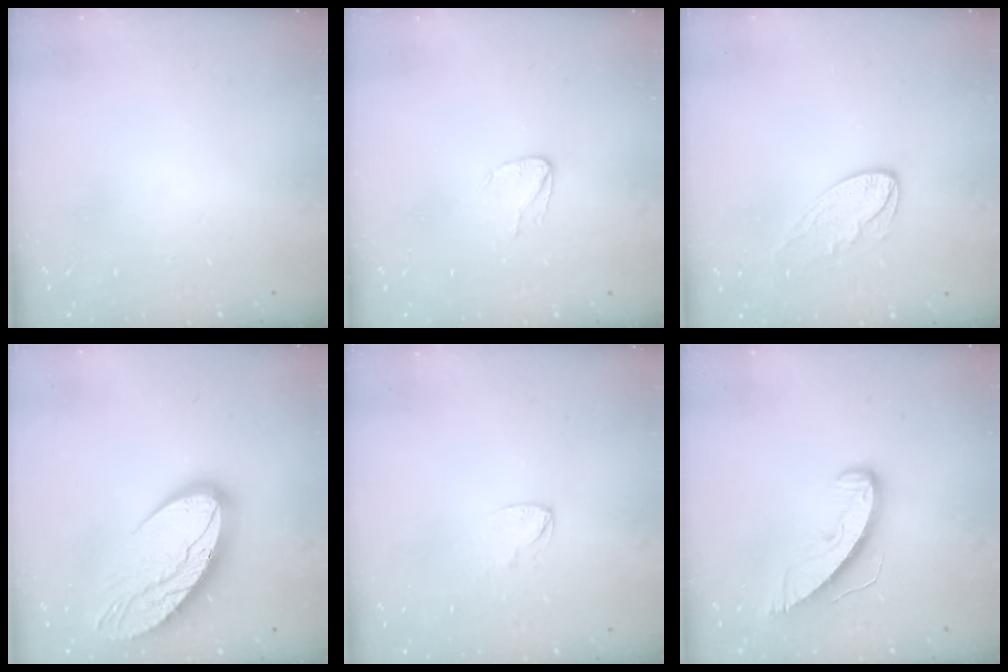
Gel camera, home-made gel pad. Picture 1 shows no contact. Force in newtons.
{"total": 4.5, "press": 4.5, "slide": 0.4}
{"total": 7.5, "press": 7.5, "slide": 0.3}
{"total": 16.7, "press": 16.6, "slide": 1.7}
{"total": 2.4, "press": 2.4, "slide": 0.2}
{"total": 8.9, "press": 8.8, "slide": 0.9}